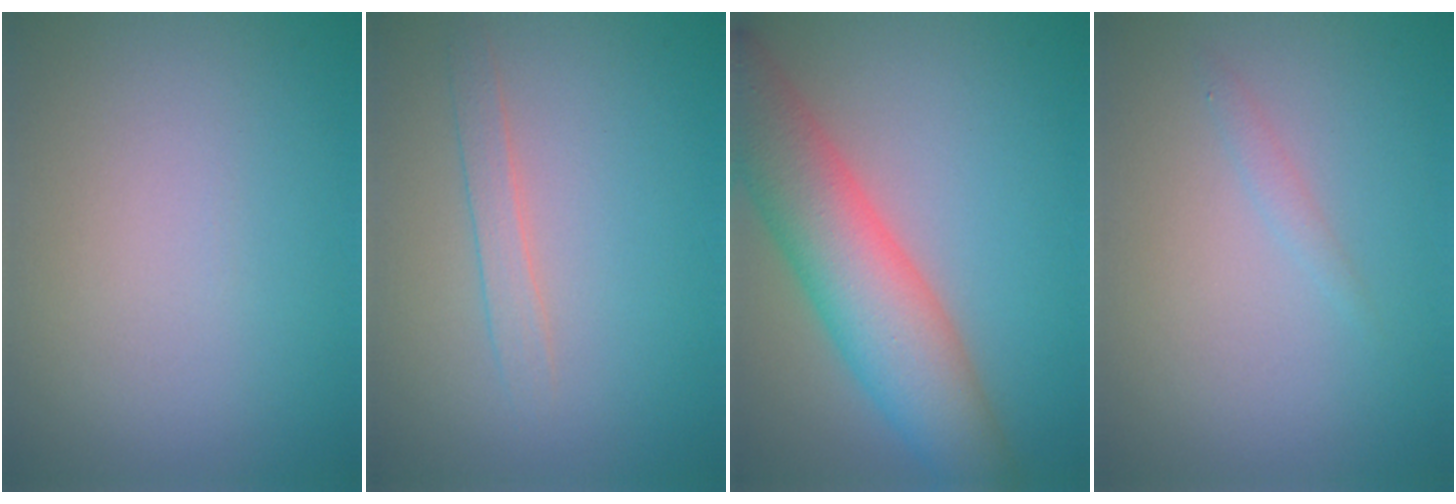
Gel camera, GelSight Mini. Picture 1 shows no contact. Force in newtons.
{"total": 1.5, "press": 1.5, "slide": 0.0}
{"total": 8.7, "press": 8.7, "slide": 0.3}
{"total": 0.8, "press": 0.8, "slide": 0.0}